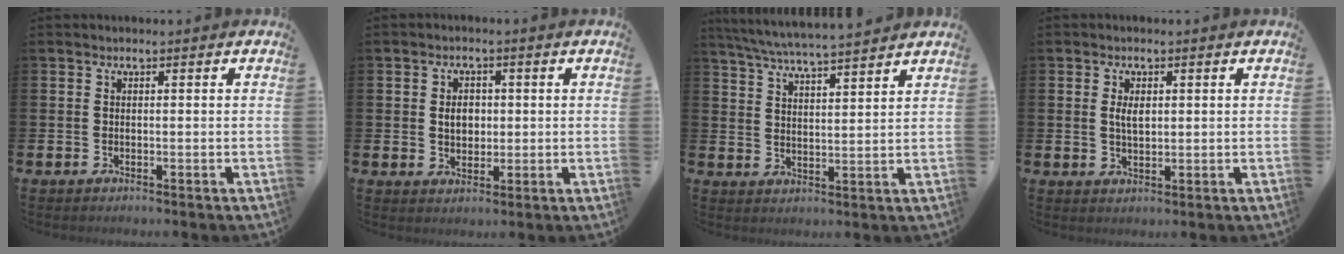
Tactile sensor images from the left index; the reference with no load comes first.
{"total": 3.3, "force": [0.5, 2.5, 2.0], "torque": [-0.020, 0.002, 0.000]}
{"total": 6.0, "force": [5.8, -0.2, 1.4], "torque": [-0.051, -0.034, 0.103]}
{"total": 2.5, "force": [0.8, 1.3, 1.9], "torque": [-0.023, -0.001, 0.009]}